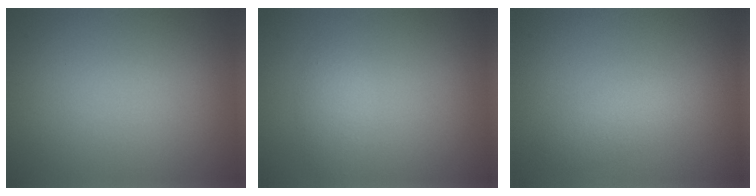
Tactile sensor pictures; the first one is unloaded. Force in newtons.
{"total": 1.5, "press": 1.5, "slide": 0.1}
{"total": 2.1, "press": 2.1, "slide": 0.0}